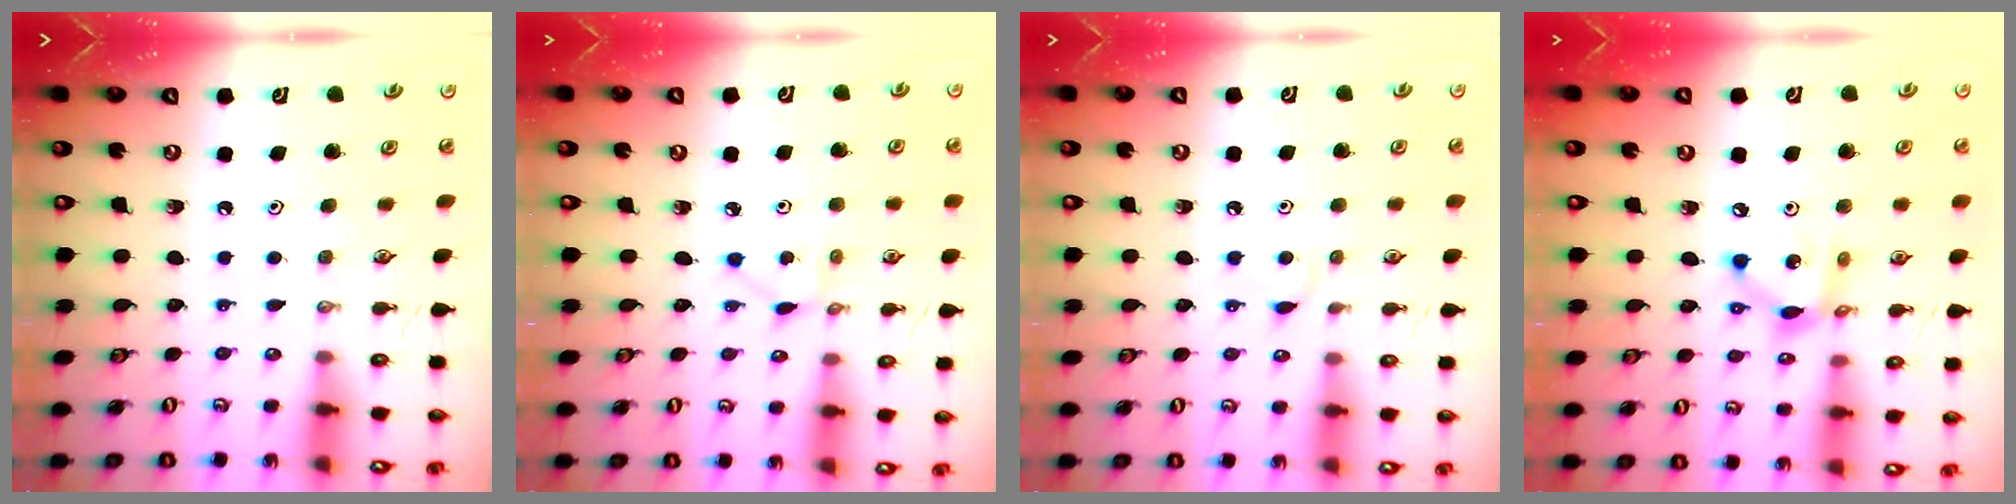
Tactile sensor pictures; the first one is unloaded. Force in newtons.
{"total": 1.9, "press": 1.9, "slide": 0.2}
{"total": 3.8, "press": 3.8, "slide": 0.5}
{"total": 9.3, "press": 9.3, "slide": 0.7}